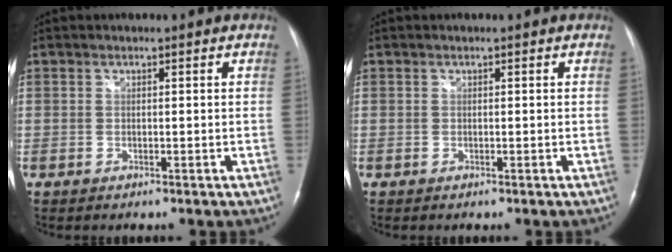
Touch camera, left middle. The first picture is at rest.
{"total": 0.0}